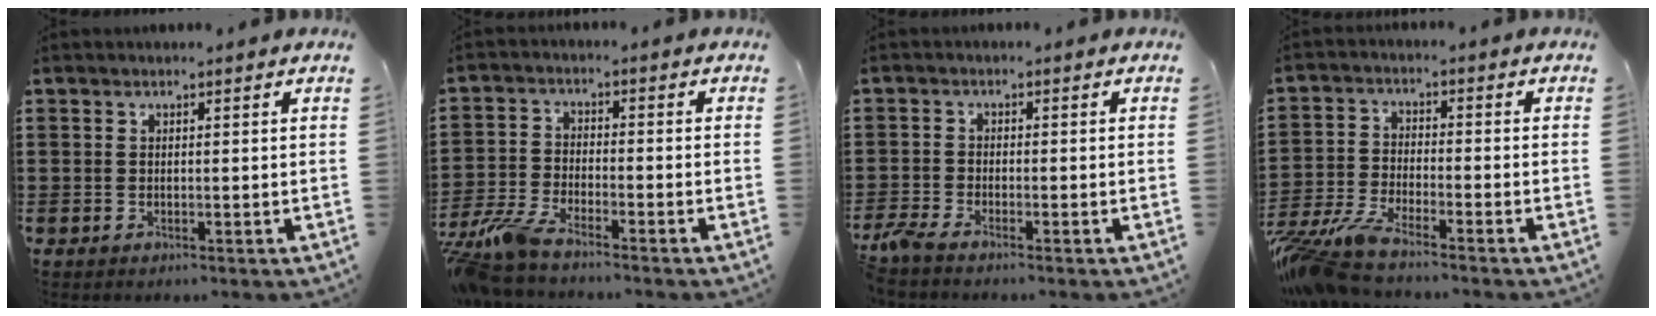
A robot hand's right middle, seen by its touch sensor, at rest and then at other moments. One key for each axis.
{"total": 5.9, "fx": -5.1, "fy": 0.9, "fz": 2.7, "tx": -0.086, "ty": -0.013, "tz": -0.106}
{"total": 2.2, "fx": -1.8, "fy": 0.2, "fz": 1.3, "tx": -0.052, "ty": -0.009, "tz": -0.045}
{"total": 6.8, "fx": -6.1, "fy": 0.5, "fz": 2.9, "tx": -0.090, "ty": -0.017, "tz": -0.126}